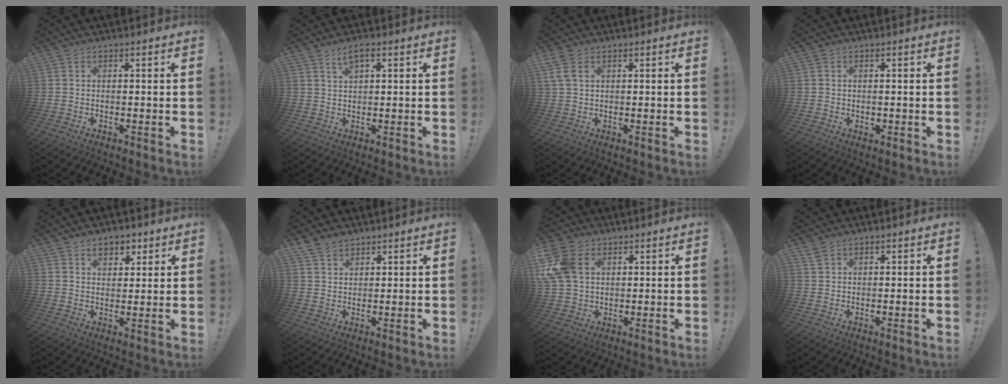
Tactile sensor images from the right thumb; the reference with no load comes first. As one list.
[{"total": 3.4, "force": [2.0, 1.2, 2.6], "torque": [-0.046, -0.004, 0.034]}, {"total": 4.3, "force": [2.0, 2.4, 3.0], "torque": [-0.066, 0.002, 0.038]}, {"total": 0.6, "force": [0.3, 0.6, 0.1], "torque": [0.006, -0.002, 0.004]}, {"total": 5.5, "force": [3.1, 4.0, 2.2], "torque": [-0.018, -0.015, 0.055]}, {"total": 4.4, "force": [3.5, 2.3, 1.2], "torque": [-0.019, -0.021, 0.067]}, {"total": 13.2, "force": [3.7, 9.3, 8.5], "torque": [-0.166, 0.001, 0.076]}, {"total": 2.1, "force": [1.5, 0.9, 1.1], "torque": [-0.019, -0.004, 0.029]}]